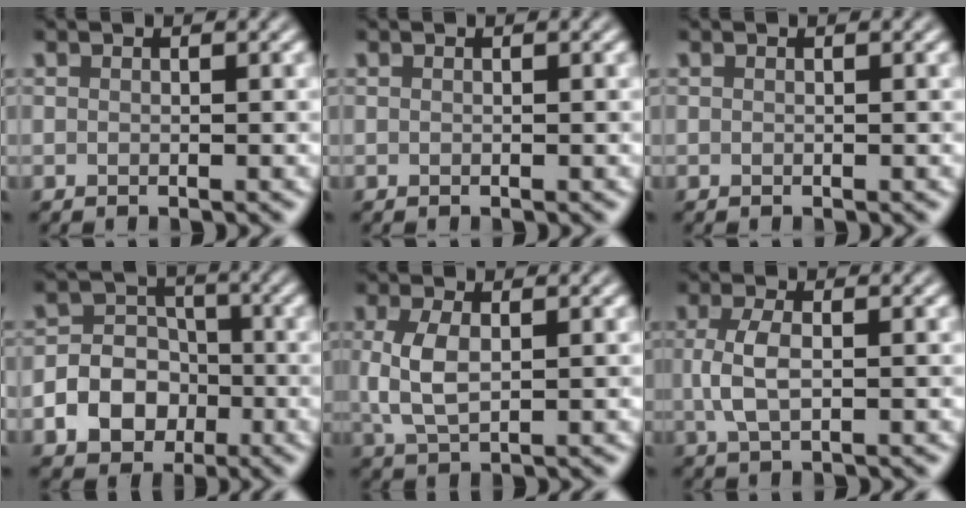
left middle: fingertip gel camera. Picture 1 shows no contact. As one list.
[{"total": 0.0}, {"total": 0.0}, {"total": 5.7, "force": [-2.0, 4.6, 2.6], "torque": [-0.023, 0.000, -0.055]}, {"total": 3.6, "force": [0.4, 1.8, 3.2], "torque": [-0.074, 0.001, 0.009]}, {"total": 3.0, "force": [0.1, 1.3, 2.7], "torque": [-0.065, -0.002, 0.001]}]